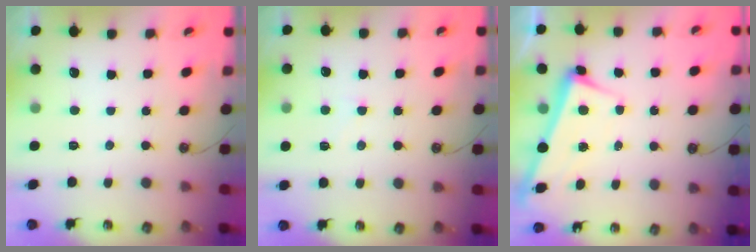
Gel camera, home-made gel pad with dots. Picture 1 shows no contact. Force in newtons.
{"total": 4.8, "press": 4.8, "slide": 0.5}
{"total": 2.5, "press": 2.4, "slide": 0.6}